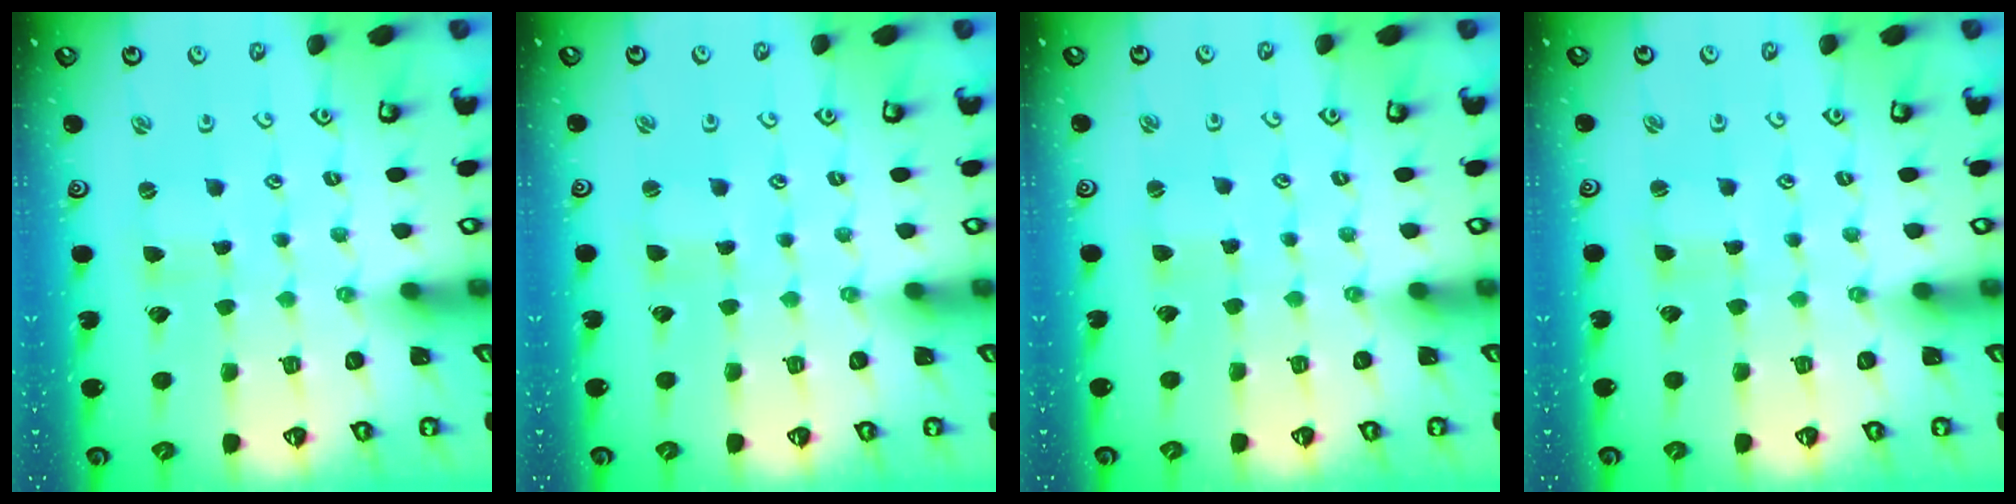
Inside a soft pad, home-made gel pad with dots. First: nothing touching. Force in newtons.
{"total": 0.8, "press": 0.8, "slide": 0.0}
{"total": 2.2, "press": 2.2, "slide": 0.2}
{"total": 0.9, "press": 0.9, "slide": 0.0}